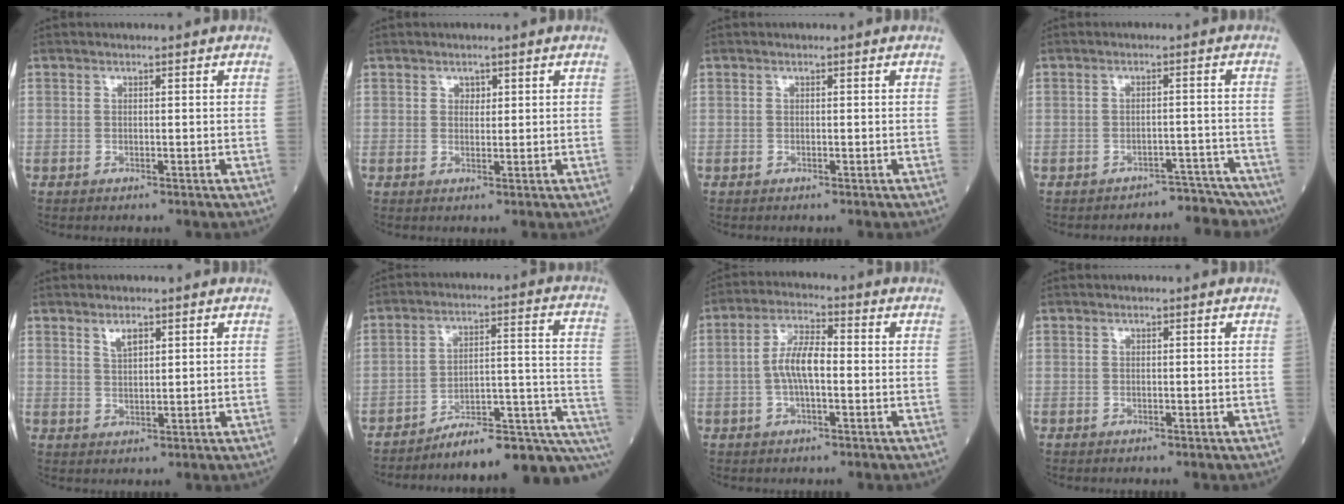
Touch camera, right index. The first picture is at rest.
{"total": 1.2, "force": [0.7, 0.9, 0.6], "torque": [-0.004, -0.004, 0.010]}
{"total": 0.0}
{"total": 6.3, "force": [-5.8, 2.3, -0.4], "torque": [0.025, 0.030, -0.064]}
{"total": 2.4, "force": [1.6, 0.8, 1.6], "torque": [-0.036, 0.000, 0.034]}
{"total": 17.1, "force": [-14.5, 1.7, 8.8], "torque": [-0.061, 0.055, -0.204]}
{"total": 6.3, "force": [-0.6, 2.0, 5.9], "torque": [-0.123, 0.012, -0.015]}
{"total": 0.0}